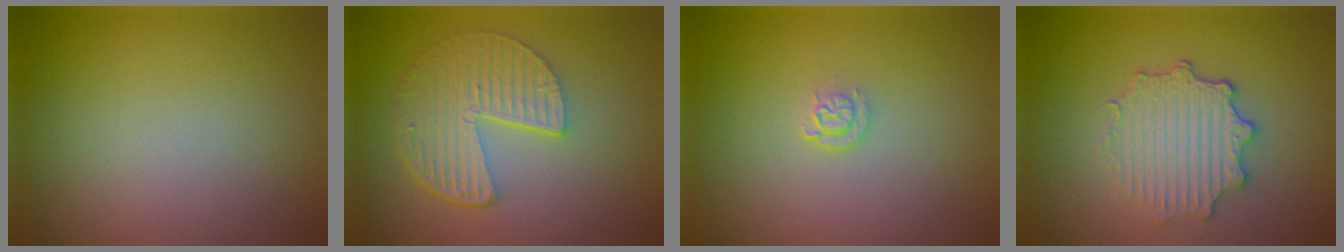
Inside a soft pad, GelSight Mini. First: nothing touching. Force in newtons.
{"total": 5.4, "press": 4.0, "slide": 3.7}
{"total": 1.1, "press": 0.6, "slide": 0.9}
{"total": 4.4, "press": 3.6, "slide": 2.5}